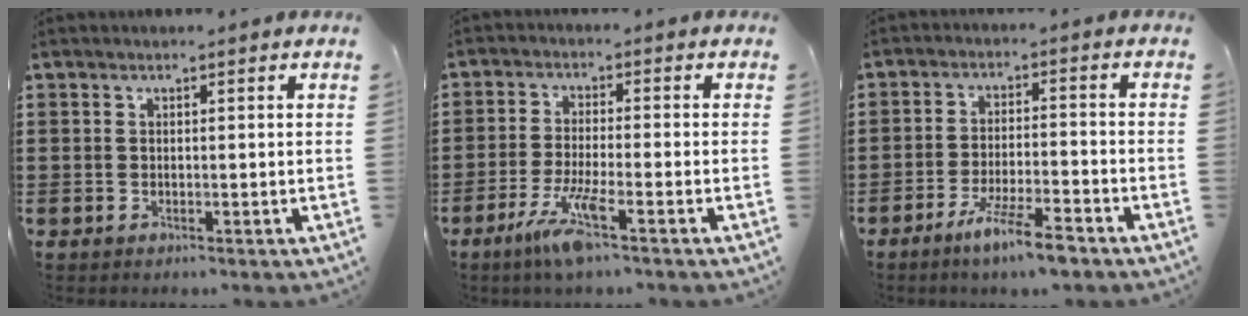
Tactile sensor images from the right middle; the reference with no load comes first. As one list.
[{"total": 6.6, "force": [-3.7, 0.5, 5.4], "torque": [-0.112, -0.014, -0.068]}, {"total": 6.7, "force": [-4.9, 0.5, 4.5], "torque": [-0.090, -0.006, -0.091]}]